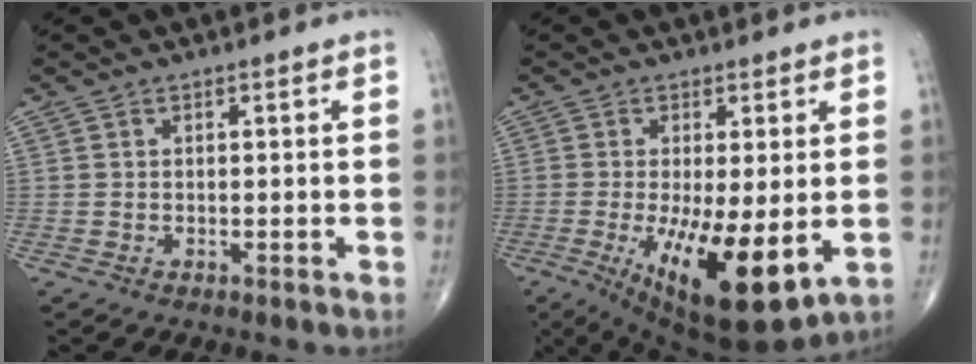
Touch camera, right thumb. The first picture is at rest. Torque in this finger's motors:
{"motor_torque": [2.40, 2.53, 1.12, -1.00, 0.56]}